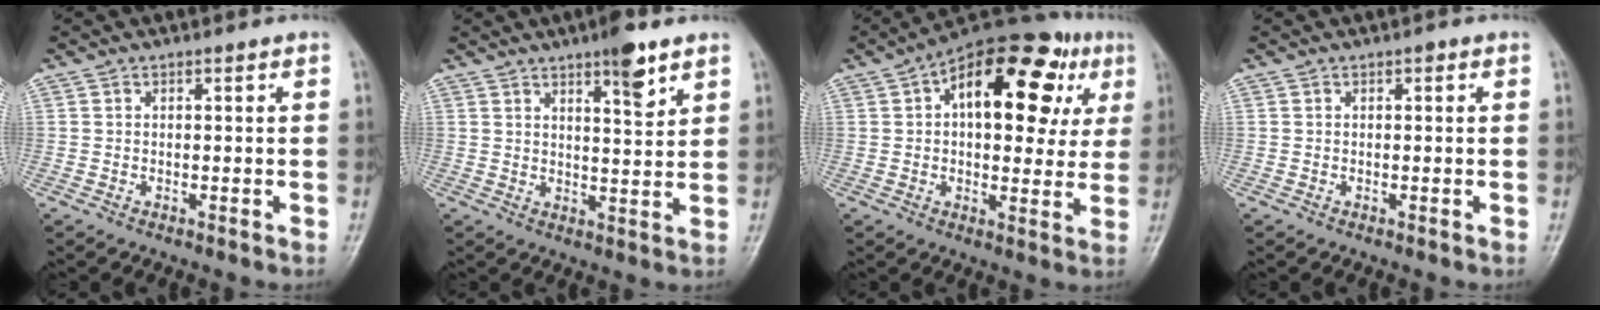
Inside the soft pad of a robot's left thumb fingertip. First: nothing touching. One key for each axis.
{"total": 6.8, "fx": 4.4, "fy": 1.6, "fz": 4.9, "tx": -0.063, "ty": -0.028, "tz": 0.064}
{"total": 21.9, "fx": 6.8, "fy": 11.8, "fz": 17.2, "tx": -0.194, "ty": 0.020, "tz": 0.086}
{"total": 0.6, "fx": 0.2, "fy": 0.4, "fz": 0.4, "tx": -0.001, "ty": 0.002, "tz": -0.001}